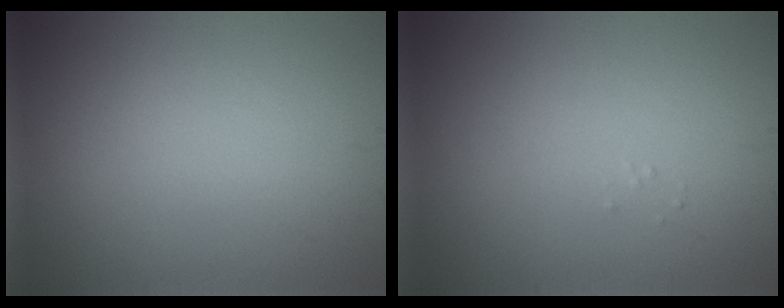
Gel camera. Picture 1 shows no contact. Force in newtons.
{"total": 0.0}